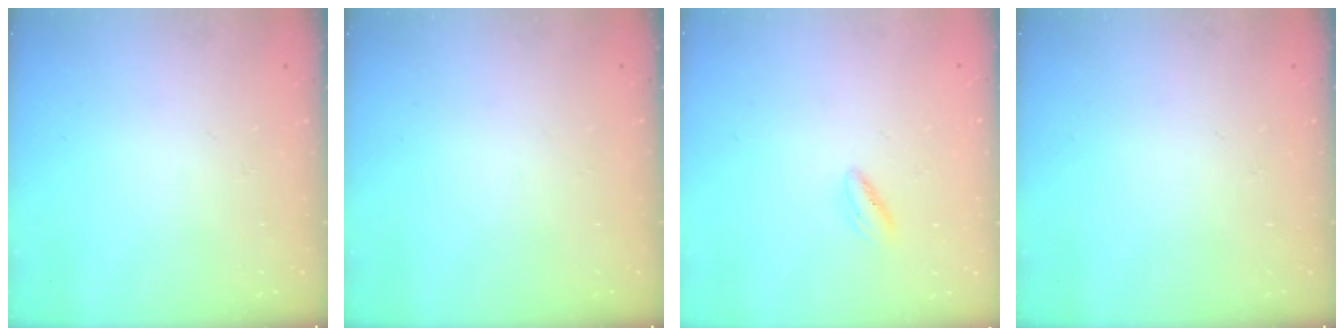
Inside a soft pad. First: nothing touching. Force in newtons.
{"total": 0.0}
{"total": 3.2, "press": 3.0, "slide": 1.1}
{"total": 0.0}